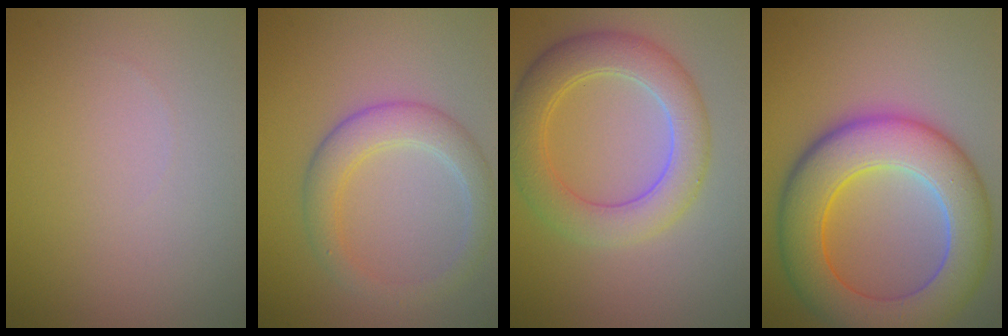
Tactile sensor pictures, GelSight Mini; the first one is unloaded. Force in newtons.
{"total": 3.6, "press": 3.6, "slide": 0.2}
{"total": 5.6, "press": 5.6, "slide": 0.2}
{"total": 10.1, "press": 10.1, "slide": 0.2}